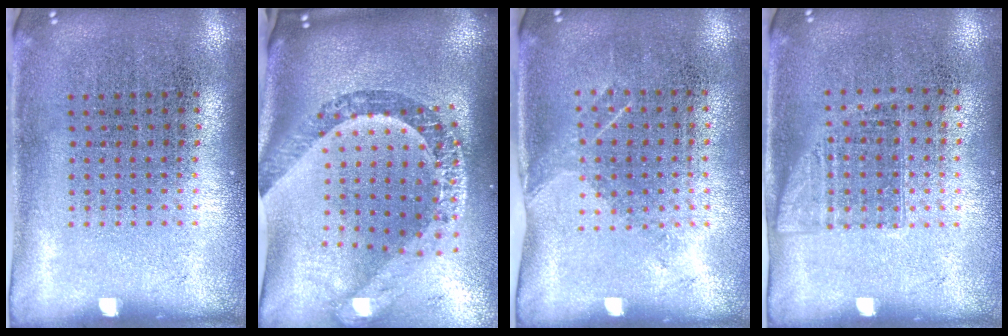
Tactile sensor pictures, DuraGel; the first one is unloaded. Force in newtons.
{"total": 3.5, "press": 2.4, "slide": 2.5}
{"total": 1.1, "press": 0.9, "slide": 0.7}
{"total": 0.9, "press": 0.8, "slide": 0.5}